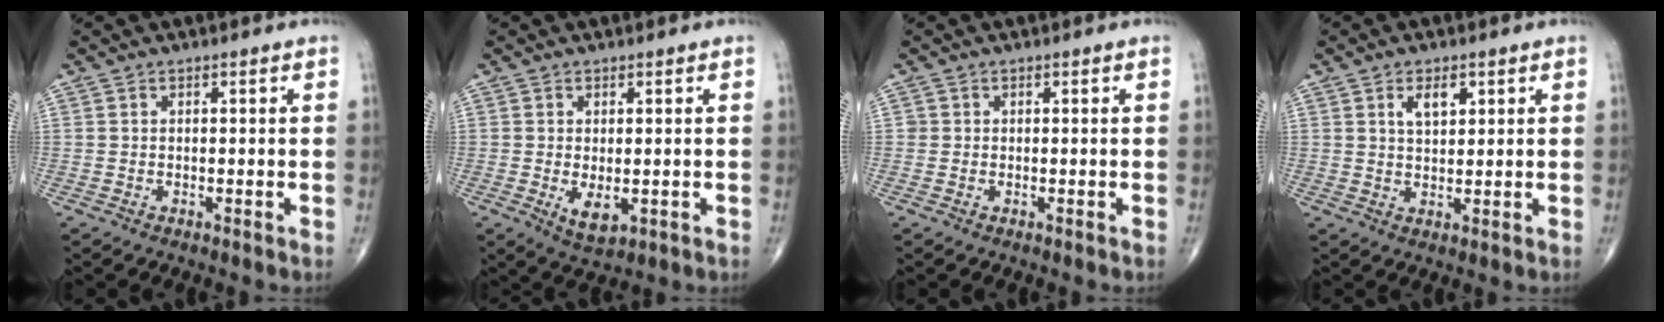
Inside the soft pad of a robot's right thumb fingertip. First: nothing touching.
{"total": 4.0, "force": [-0.7, 2.0, 3.4], "torque": [-0.051, -0.010, -0.001]}
{"total": 0.6, "force": [0.0, 0.6, 0.0], "torque": [0.004, 0.003, 0.000]}
{"total": 4.0, "force": [1.8, 2.1, 2.9], "torque": [-0.039, -0.011, 0.031]}